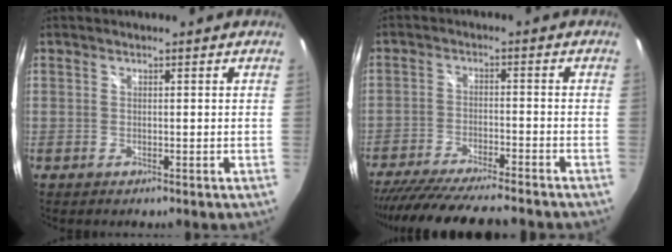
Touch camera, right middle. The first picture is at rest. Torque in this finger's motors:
{"motor_torque": [1.03, -1.11, 0.24, 0.08]}